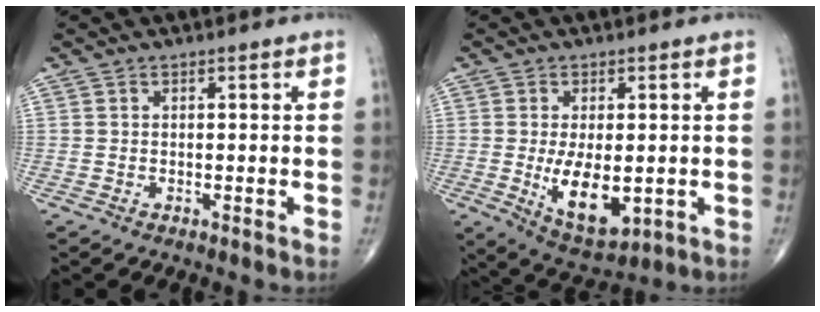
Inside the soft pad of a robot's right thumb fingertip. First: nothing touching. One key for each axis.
{"total": 10.0, "fx": -1.4, "fy": 4.9, "fz": 8.6, "tx": -0.131, "ty": -0.020, "tz": -0.006}